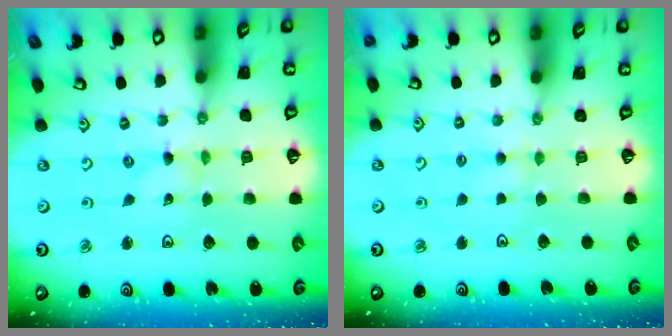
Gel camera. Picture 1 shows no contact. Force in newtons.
{"total": 3.0, "press": 3.0, "slide": 0.4}